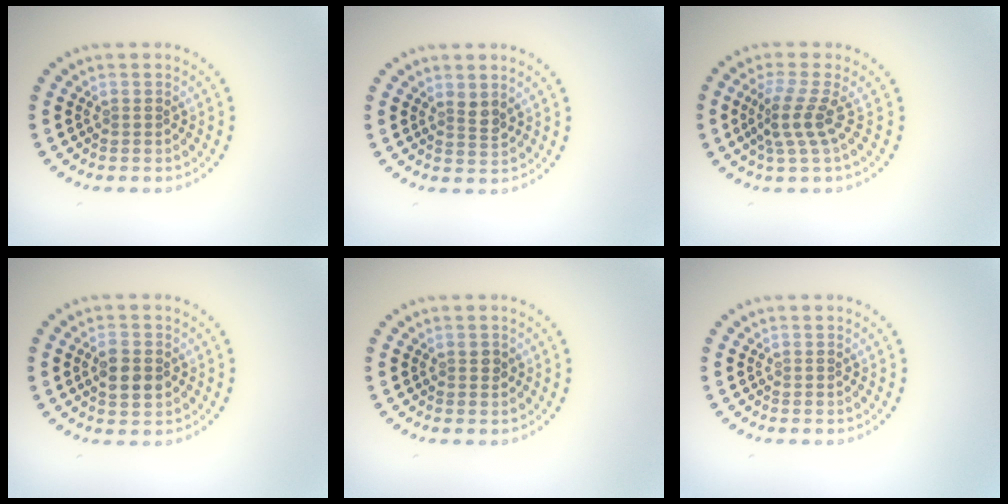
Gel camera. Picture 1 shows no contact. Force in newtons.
{"total": 1.3, "press": 1.0, "slide": 0.8}
{"total": 3.0, "press": 2.0, "slide": 2.2}
{"total": 2.7, "press": 2.7, "slide": 0.3}
{"total": 0.8, "press": 0.8, "slide": 0.2}
{"total": 0.0}